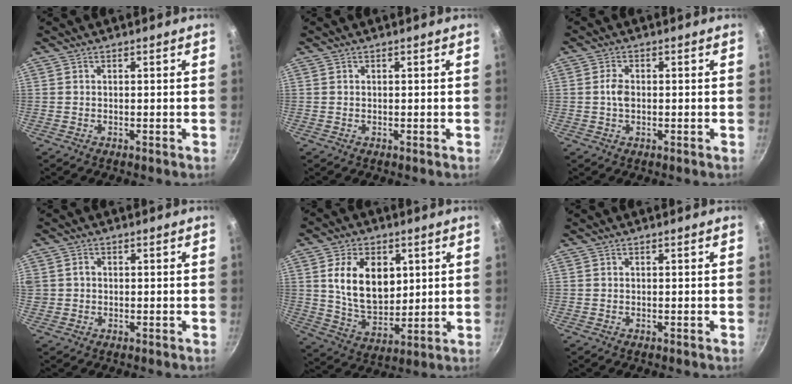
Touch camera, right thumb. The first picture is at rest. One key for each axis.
{"total": 0.0}
{"total": 2.8, "fx": 0.0, "fy": 1.8, "fz": 2.2, "tx": -0.041, "ty": 0.002, "tz": -0.004}
{"total": 2.4, "fx": 0.2, "fy": 2.2, "fz": 1.0, "tx": -0.010, "ty": 0.004, "tz": 0.008}
{"total": 14.2, "fx": 3.7, "fy": 9.2, "fz": 10.2, "tx": -0.143, "ty": -0.021, "tz": 0.077}
{"total": 0.0}